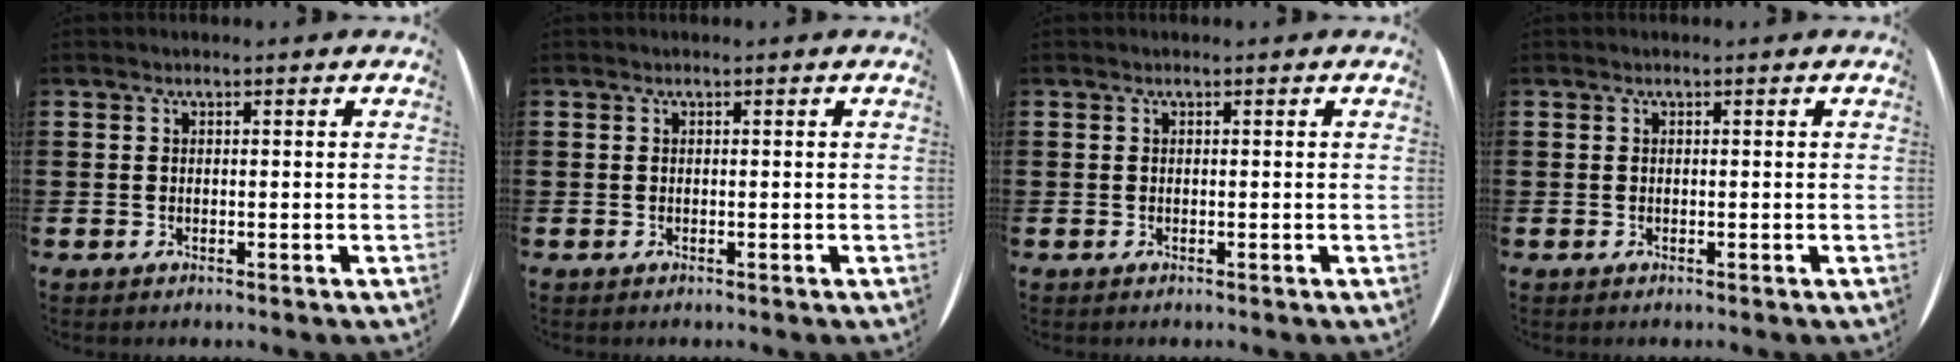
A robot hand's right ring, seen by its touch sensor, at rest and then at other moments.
{"total": 0.0}
{"total": 0.0}
{"total": 0.0}